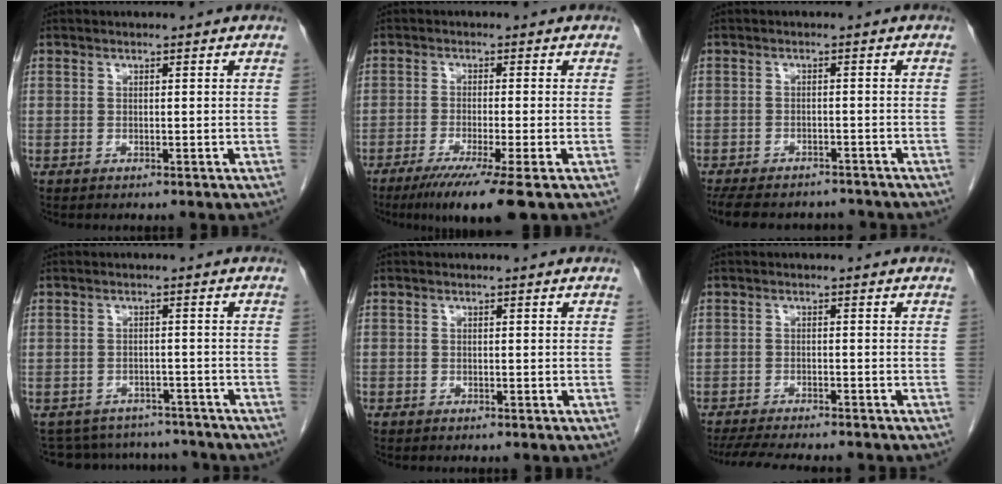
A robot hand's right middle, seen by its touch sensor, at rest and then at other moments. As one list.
[{"total": 8.3, "force": [-5.4, -0.8, 6.2], "torque": [-0.095, -0.023, -0.089]}, {"total": 13.3, "force": [-11.4, 5.1, 4.6], "torque": [-0.107, -0.001, -0.146]}, {"total": 11.4, "force": [-10.6, 3.9, 1.4], "torque": [-0.024, 0.019, -0.129]}, {"total": 0.8, "force": [-0.6, 0.5, 0.1], "torque": [-0.005, 0.003, -0.011]}, {"total": 12.0, "force": [-10.7, 2.0, 5.1], "torque": [-0.081, -0.013, -0.149]}]